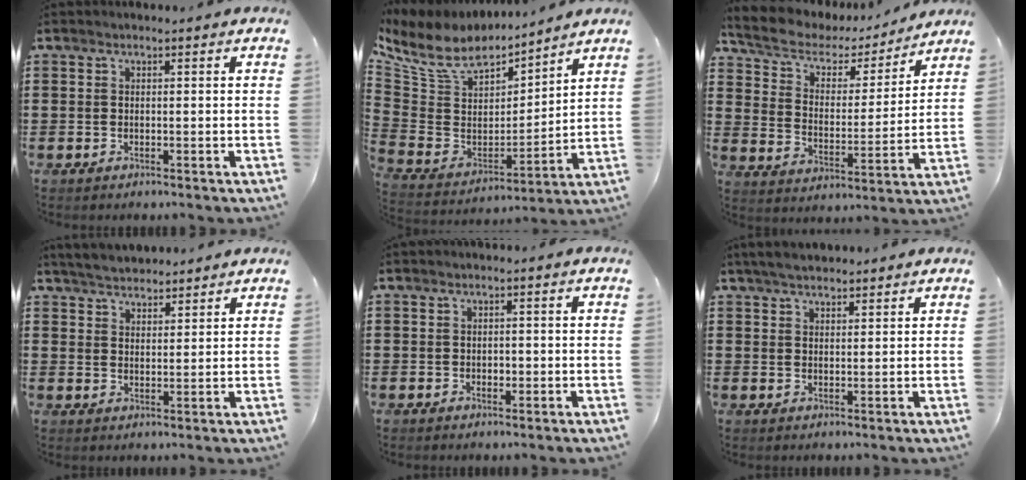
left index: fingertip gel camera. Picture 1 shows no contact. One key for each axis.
{"total": 8.8, "fx": 6.9, "fy": 3.9, "fz": 3.7, "tx": -0.108, "ty": -0.041, "tz": 0.124}
{"total": 5.2, "fx": 4.3, "fy": 2.3, "fz": 1.9, "tx": -0.063, "ty": -0.027, "tz": 0.068}
{"total": 3.7, "fx": 3.5, "fy": 0.9, "fz": 0.4, "tx": -0.019, "ty": -0.004, "tz": 0.067}
{"total": 1.0, "fx": -0.1, "fy": 0.7, "fz": 0.7, "tx": -0.015, "ty": 0.004, "tz": -0.002}
{"total": 2.9, "fx": 2.6, "fy": 0.8, "fz": 0.9, "tx": -0.025, "ty": 0.001, "tz": 0.050}